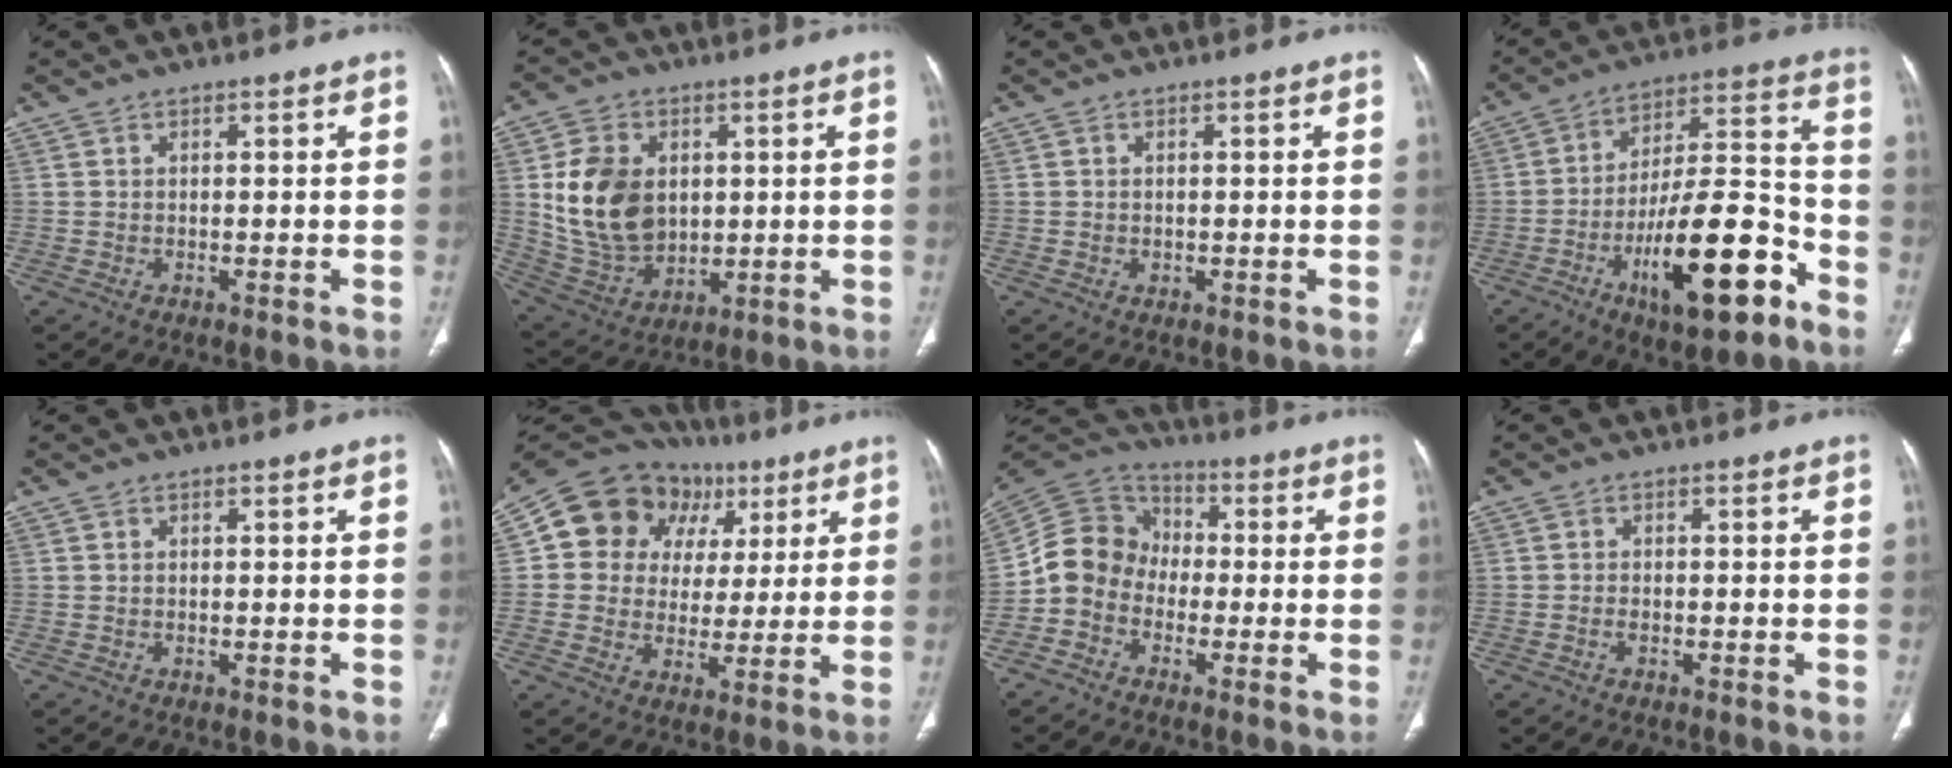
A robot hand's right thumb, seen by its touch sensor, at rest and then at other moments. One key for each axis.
{"total": 15.3, "fx": 2.3, "fy": 11.2, "fz": 10.2, "tx": -0.160, "ty": -0.012, "tz": 0.061}
{"total": 0.8, "fx": -0.1, "fy": 0.7, "fz": 0.4, "tx": -0.006, "ty": 0.000, "tz": 0.000}
{"total": 20.4, "fx": -9.6, "fy": 6.9, "fz": 16.6, "tx": -0.260, "ty": 0.062, "tz": -0.150}
{"total": 0.0}
{"total": 17.6, "fx": 5.8, "fy": 14.8, "fz": 7.6, "tx": -0.065, "ty": 0.030, "tz": 0.095}
{"total": 10.0, "fx": -3.0, "fy": 8.7, "fz": 3.9, "tx": -0.063, "ty": 0.054, "tz": -0.072}
{"total": 1.0, "fx": -0.5, "fy": 0.5, "fz": 0.7, "tx": -0.009, "ty": 0.005, "tz": -0.012}